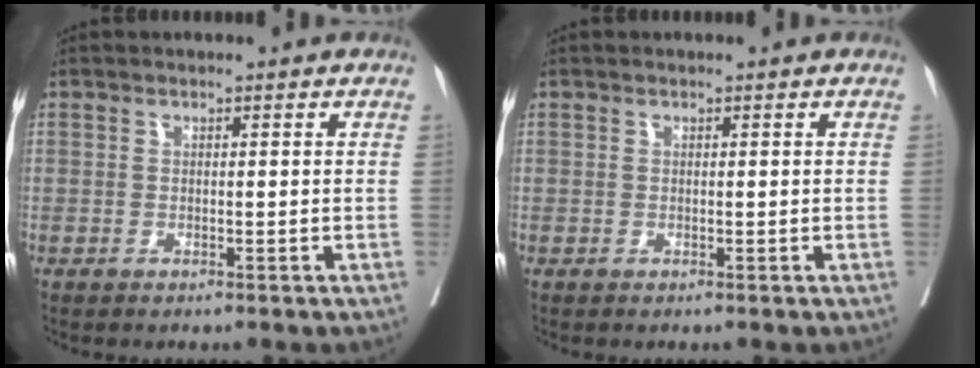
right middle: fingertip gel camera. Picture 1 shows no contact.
{"total": 0.0}